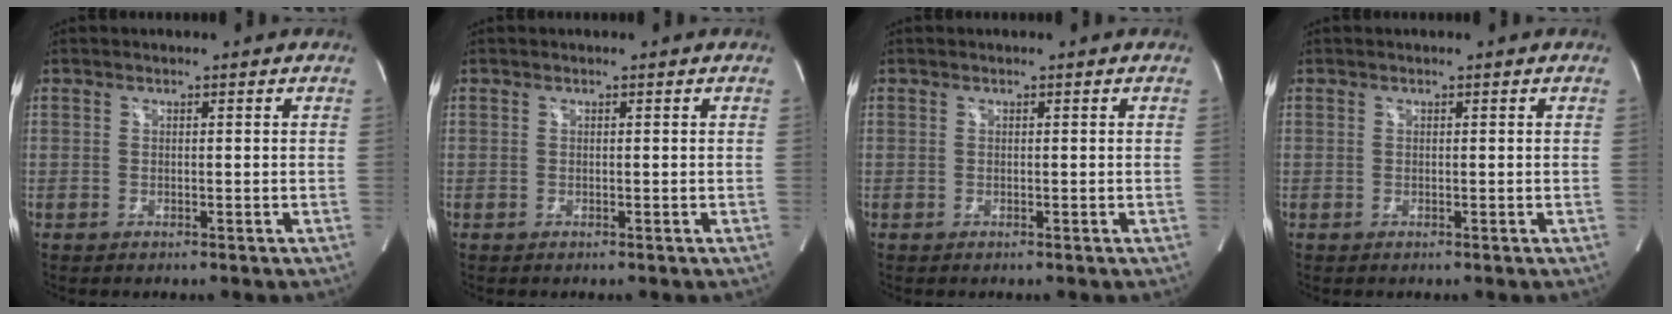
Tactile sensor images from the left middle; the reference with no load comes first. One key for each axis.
{"total": 0.0}
{"total": 0.0}
{"total": 0.0}